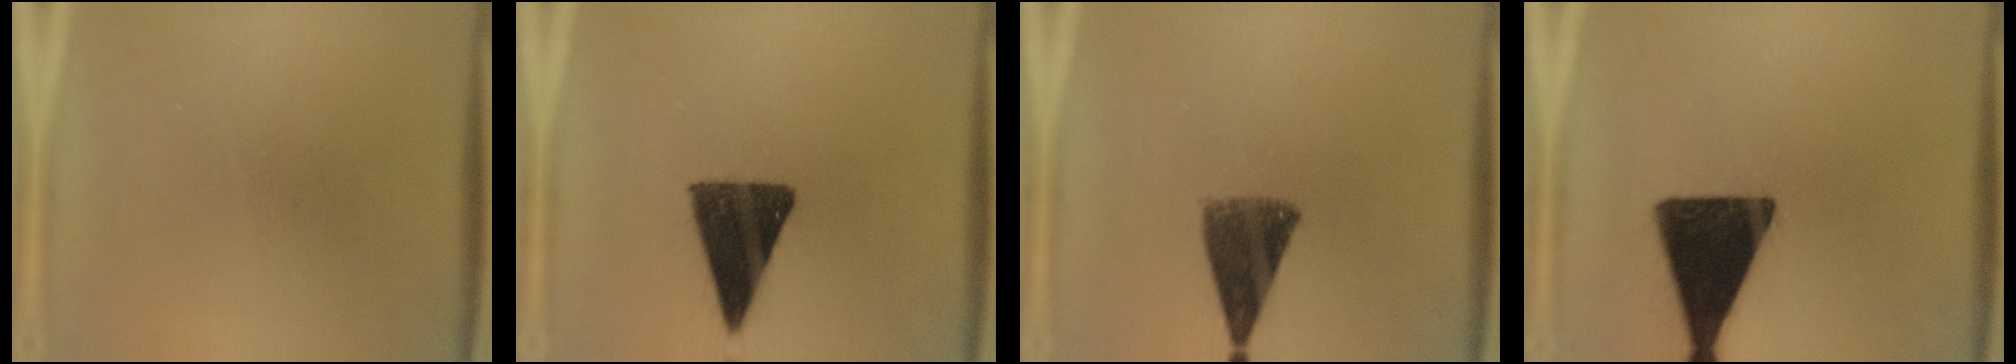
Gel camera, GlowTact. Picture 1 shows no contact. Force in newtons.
{"total": 13.5}
{"total": 9.2}
{"total": 17.3}